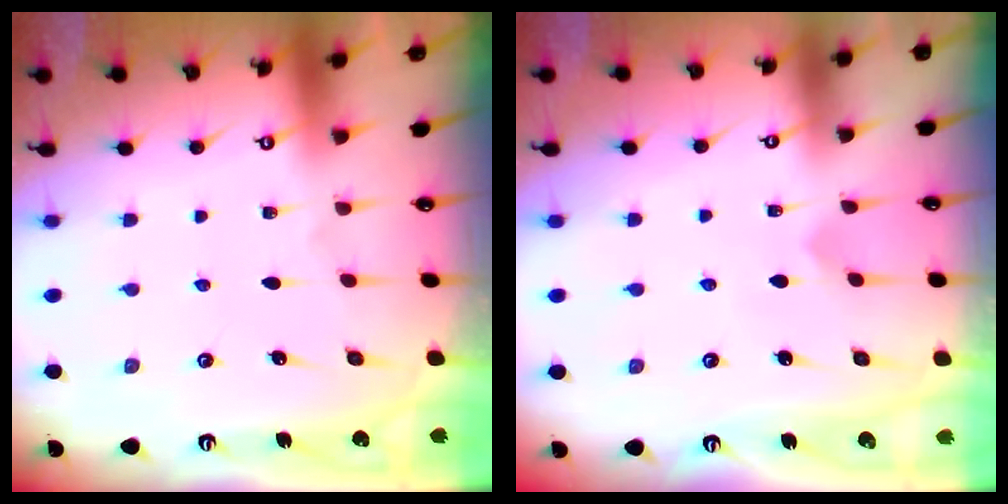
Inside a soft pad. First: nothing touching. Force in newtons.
{"total": 1.5, "press": 1.5, "slide": 0.1}